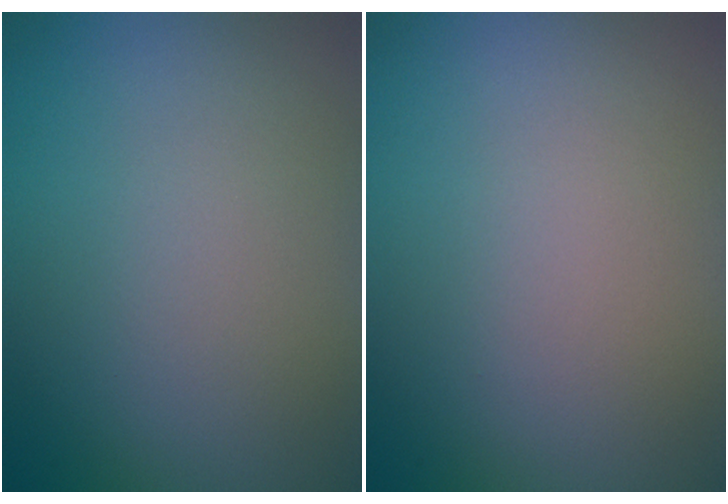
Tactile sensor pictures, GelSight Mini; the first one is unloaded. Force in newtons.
{"total": 0.0}